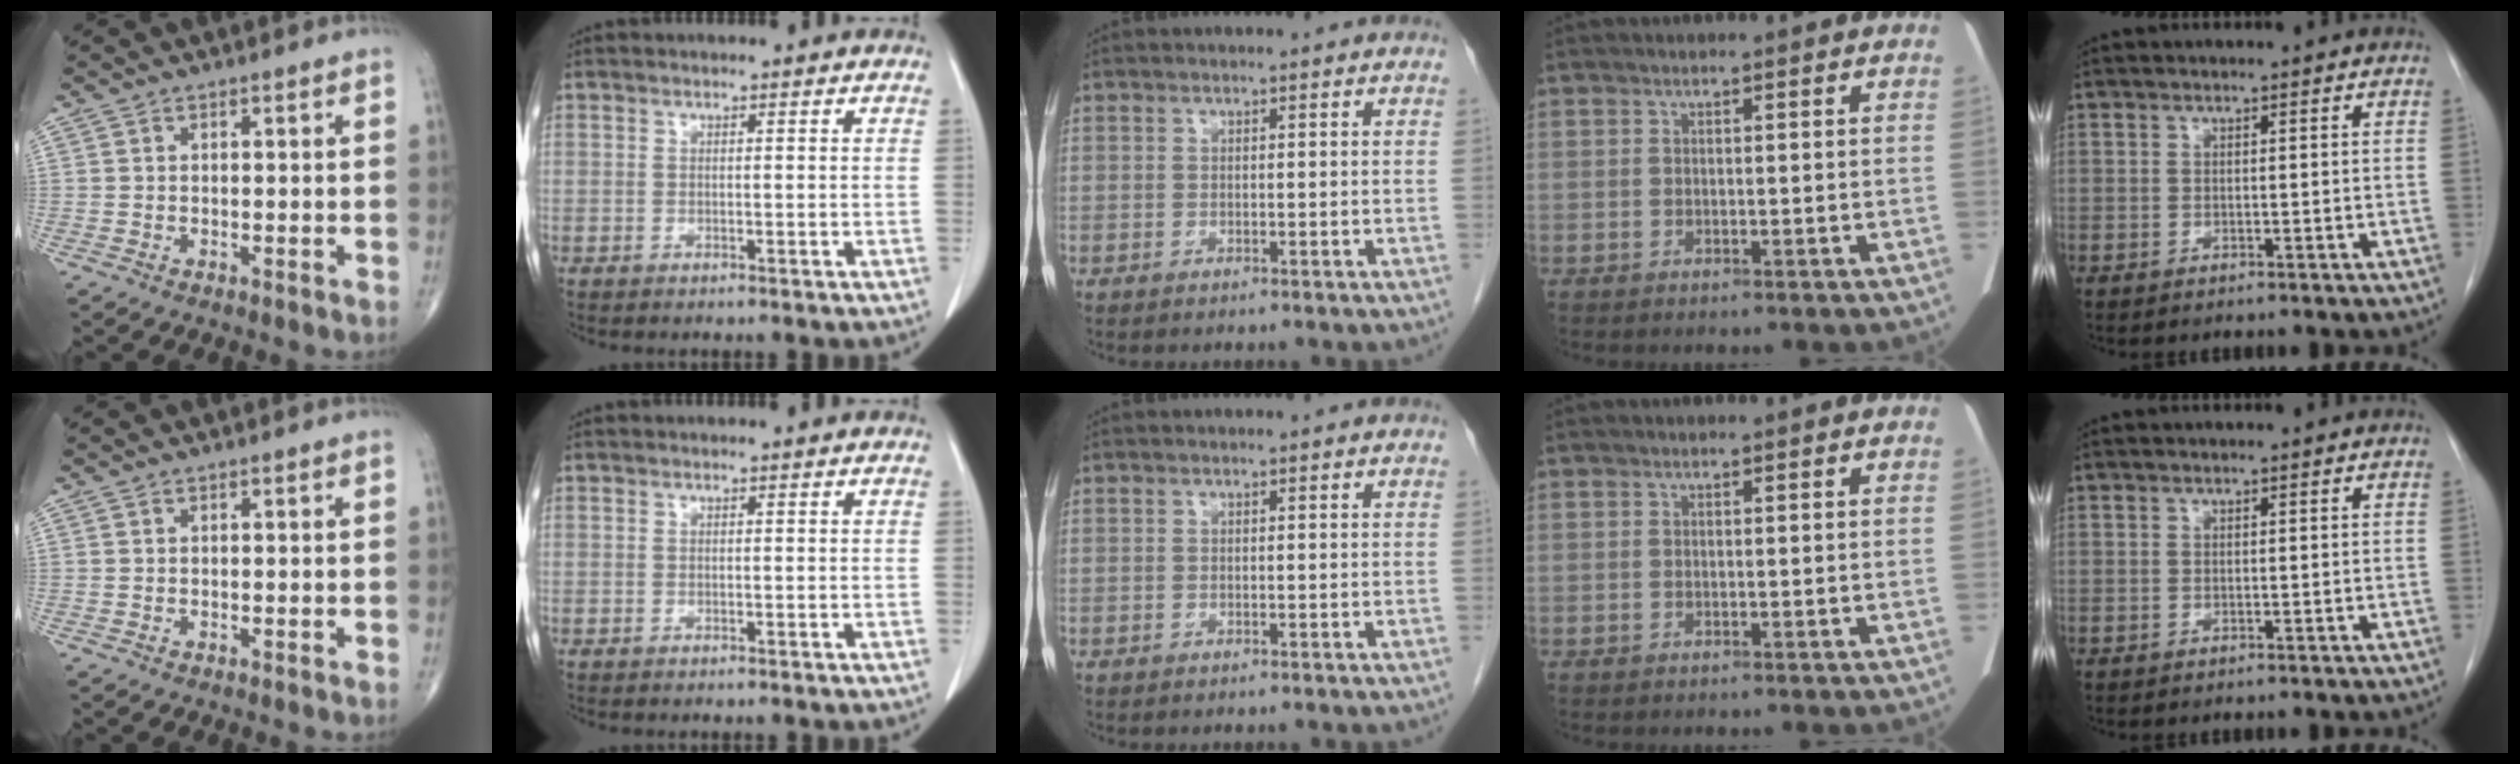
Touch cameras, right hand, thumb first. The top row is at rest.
{}